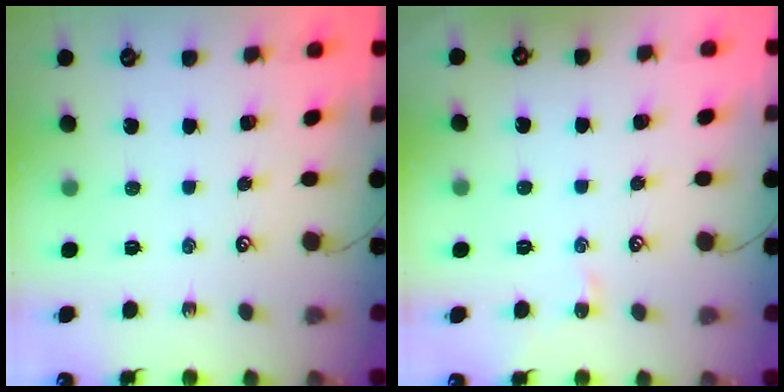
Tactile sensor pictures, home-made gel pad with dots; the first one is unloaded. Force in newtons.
{"total": 0.0}